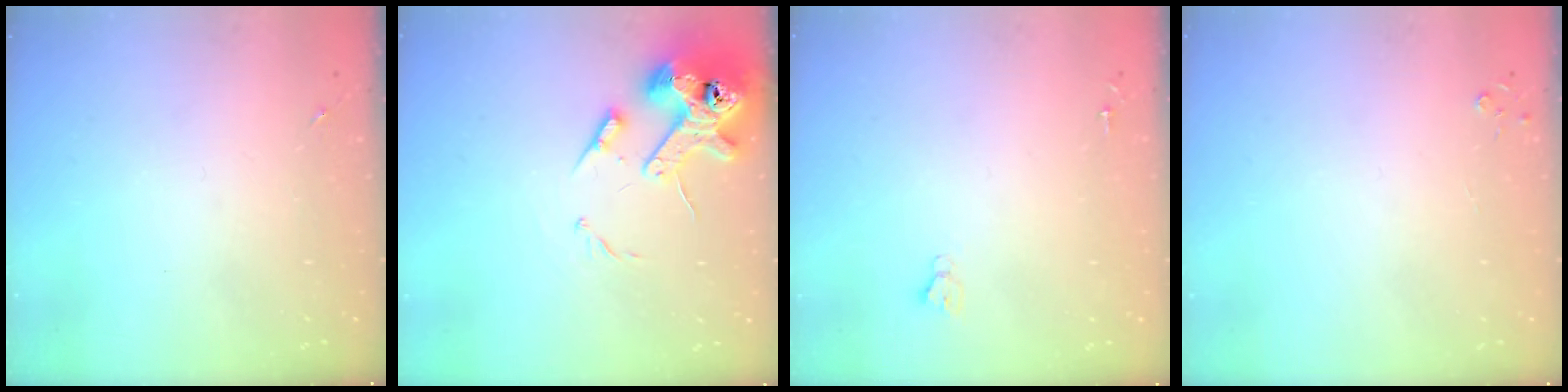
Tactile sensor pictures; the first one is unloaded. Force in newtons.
{"total": 14.4, "press": 14.2, "slide": 2.1}
{"total": 2.7, "press": 2.7, "slide": 0.0}
{"total": 2.8, "press": 2.8, "slide": 0.3}